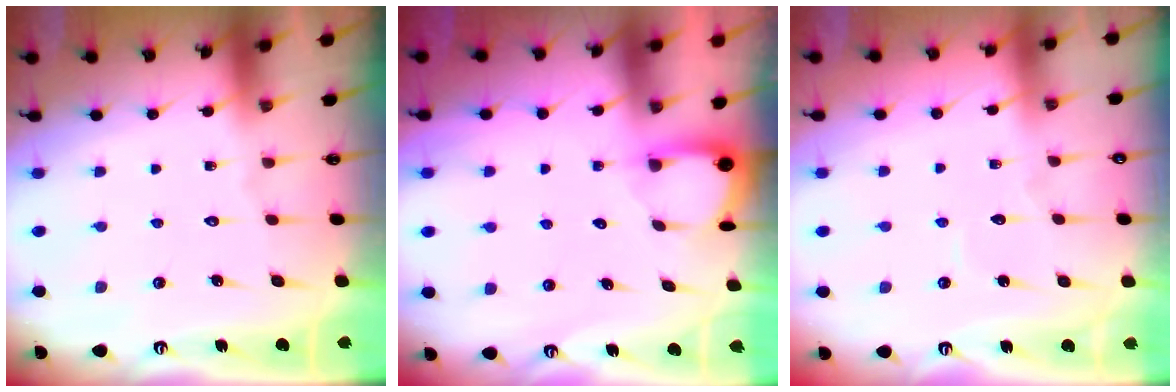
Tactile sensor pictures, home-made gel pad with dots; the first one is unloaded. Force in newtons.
{"total": 2.8, "press": 2.8, "slide": 0.3}
{"total": 2.8, "press": 2.8, "slide": 0.3}